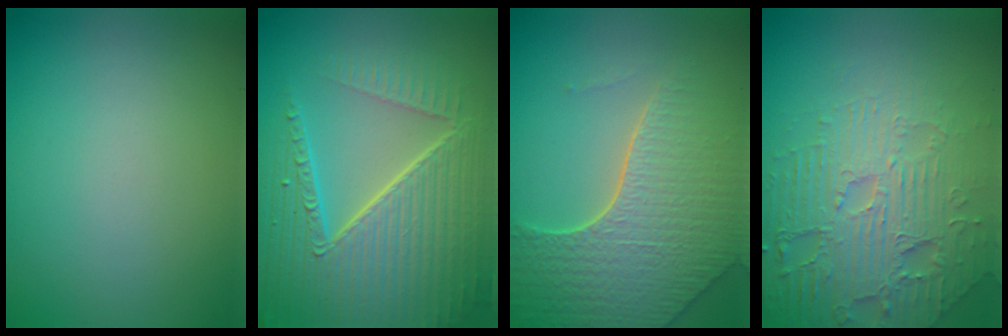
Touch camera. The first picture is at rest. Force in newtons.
{"total": 10.3, "press": 6.7, "slide": 7.8}
{"total": 8.0, "press": 5.6, "slide": 5.6}
{"total": 6.9, "press": 5.3, "slide": 4.4}